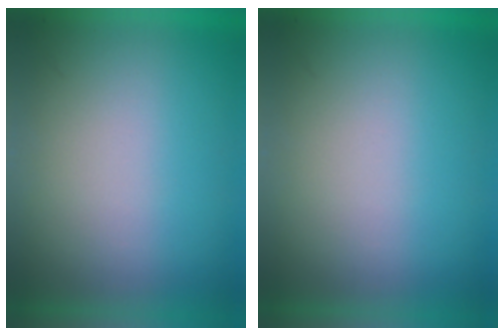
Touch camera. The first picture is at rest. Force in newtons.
{"total": 1.5}